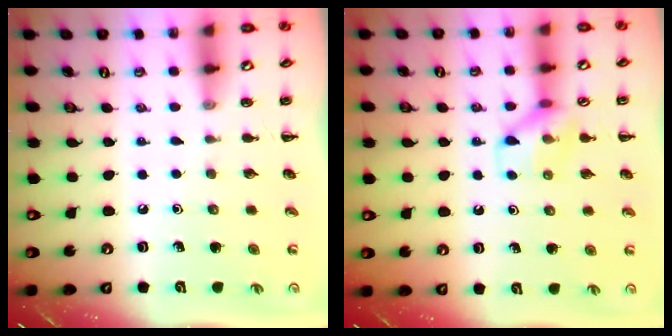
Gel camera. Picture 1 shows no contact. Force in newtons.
{"total": 10.5, "press": 10.4, "slide": 1.3}